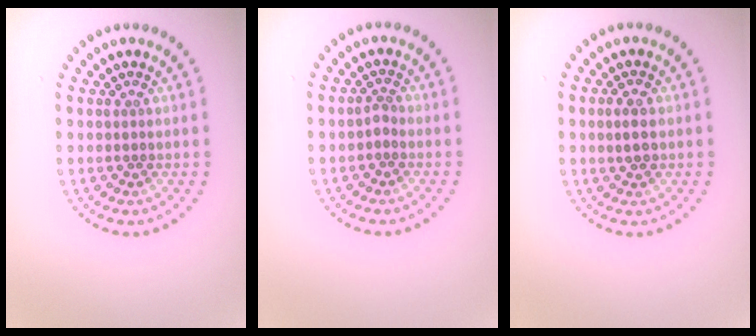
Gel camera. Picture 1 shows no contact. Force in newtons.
{"total": 0.9, "press": 0.6, "slide": 0.6}
{"total": 1.8, "press": 1.8, "slide": 0.2}